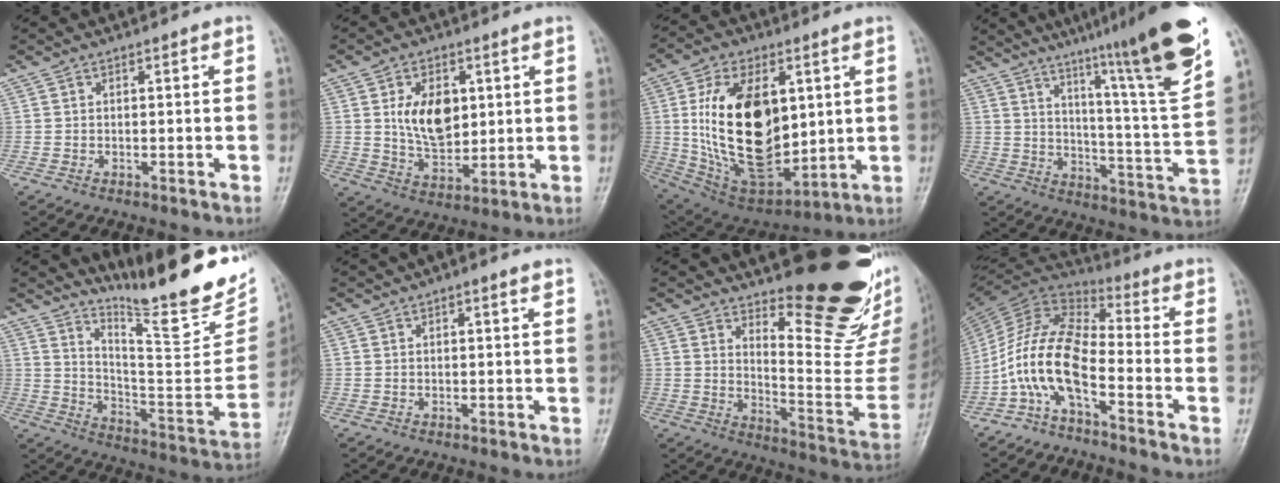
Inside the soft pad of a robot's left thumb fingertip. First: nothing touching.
{"total": 10.3, "force": [2.5, 6.4, 7.7], "torque": [-0.106, -0.020, 0.054]}
{"total": 24.3, "force": [3.3, 14.0, 19.6], "torque": [-0.327, -0.026, 0.079]}
{"total": 23.1, "force": [15.7, 1.0, 17.0], "torque": [-0.226, -0.078, 0.233]}
{"total": 21.2, "force": [17.8, 2.3, 11.2], "torque": [-0.145, -0.143, 0.279]}
{"total": 3.2, "force": [2.1, 0.6, 2.4], "torque": [-0.038, 0.017, 0.032]}
{"total": 26.3, "force": [16.8, 7.9, 18.6], "torque": [-0.218, -0.120, 0.235]}
{"total": 11.5, "force": [-4.9, 4.3, 9.5], "torque": [-0.198, 0.062, -0.110]}